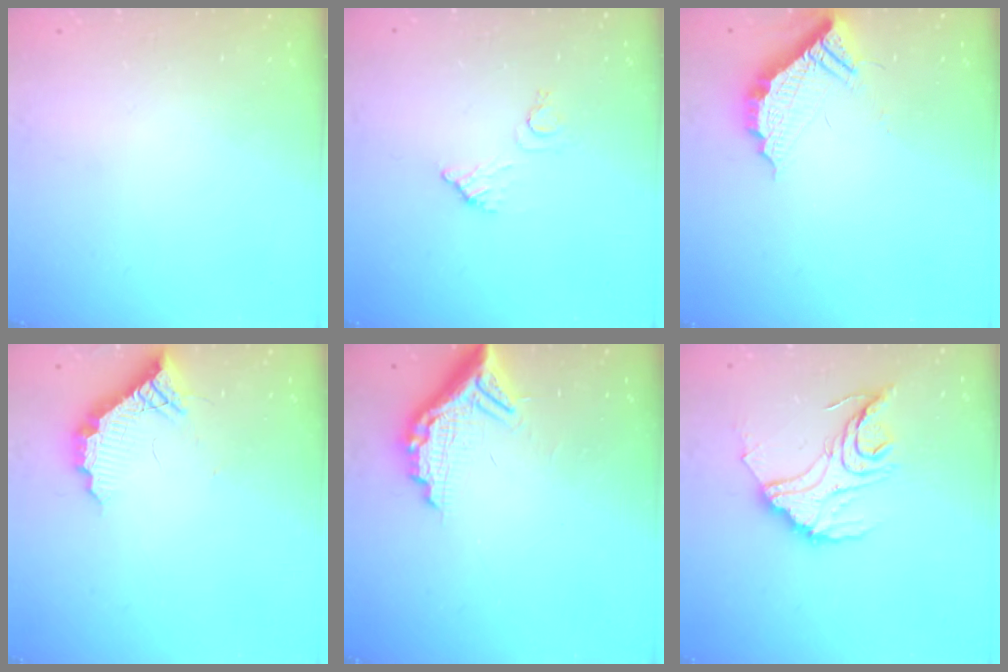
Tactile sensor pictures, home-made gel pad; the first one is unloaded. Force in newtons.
{"total": 5.0, "press": 5.0, "slide": 0.3}
{"total": 10.5, "press": 10.5, "slide": 0.7}
{"total": 11.2, "press": 11.2, "slide": 0.6}
{"total": 11.6, "press": 11.5, "slide": 1.0}
{"total": 16.3, "press": 16.3, "slide": 1.3}